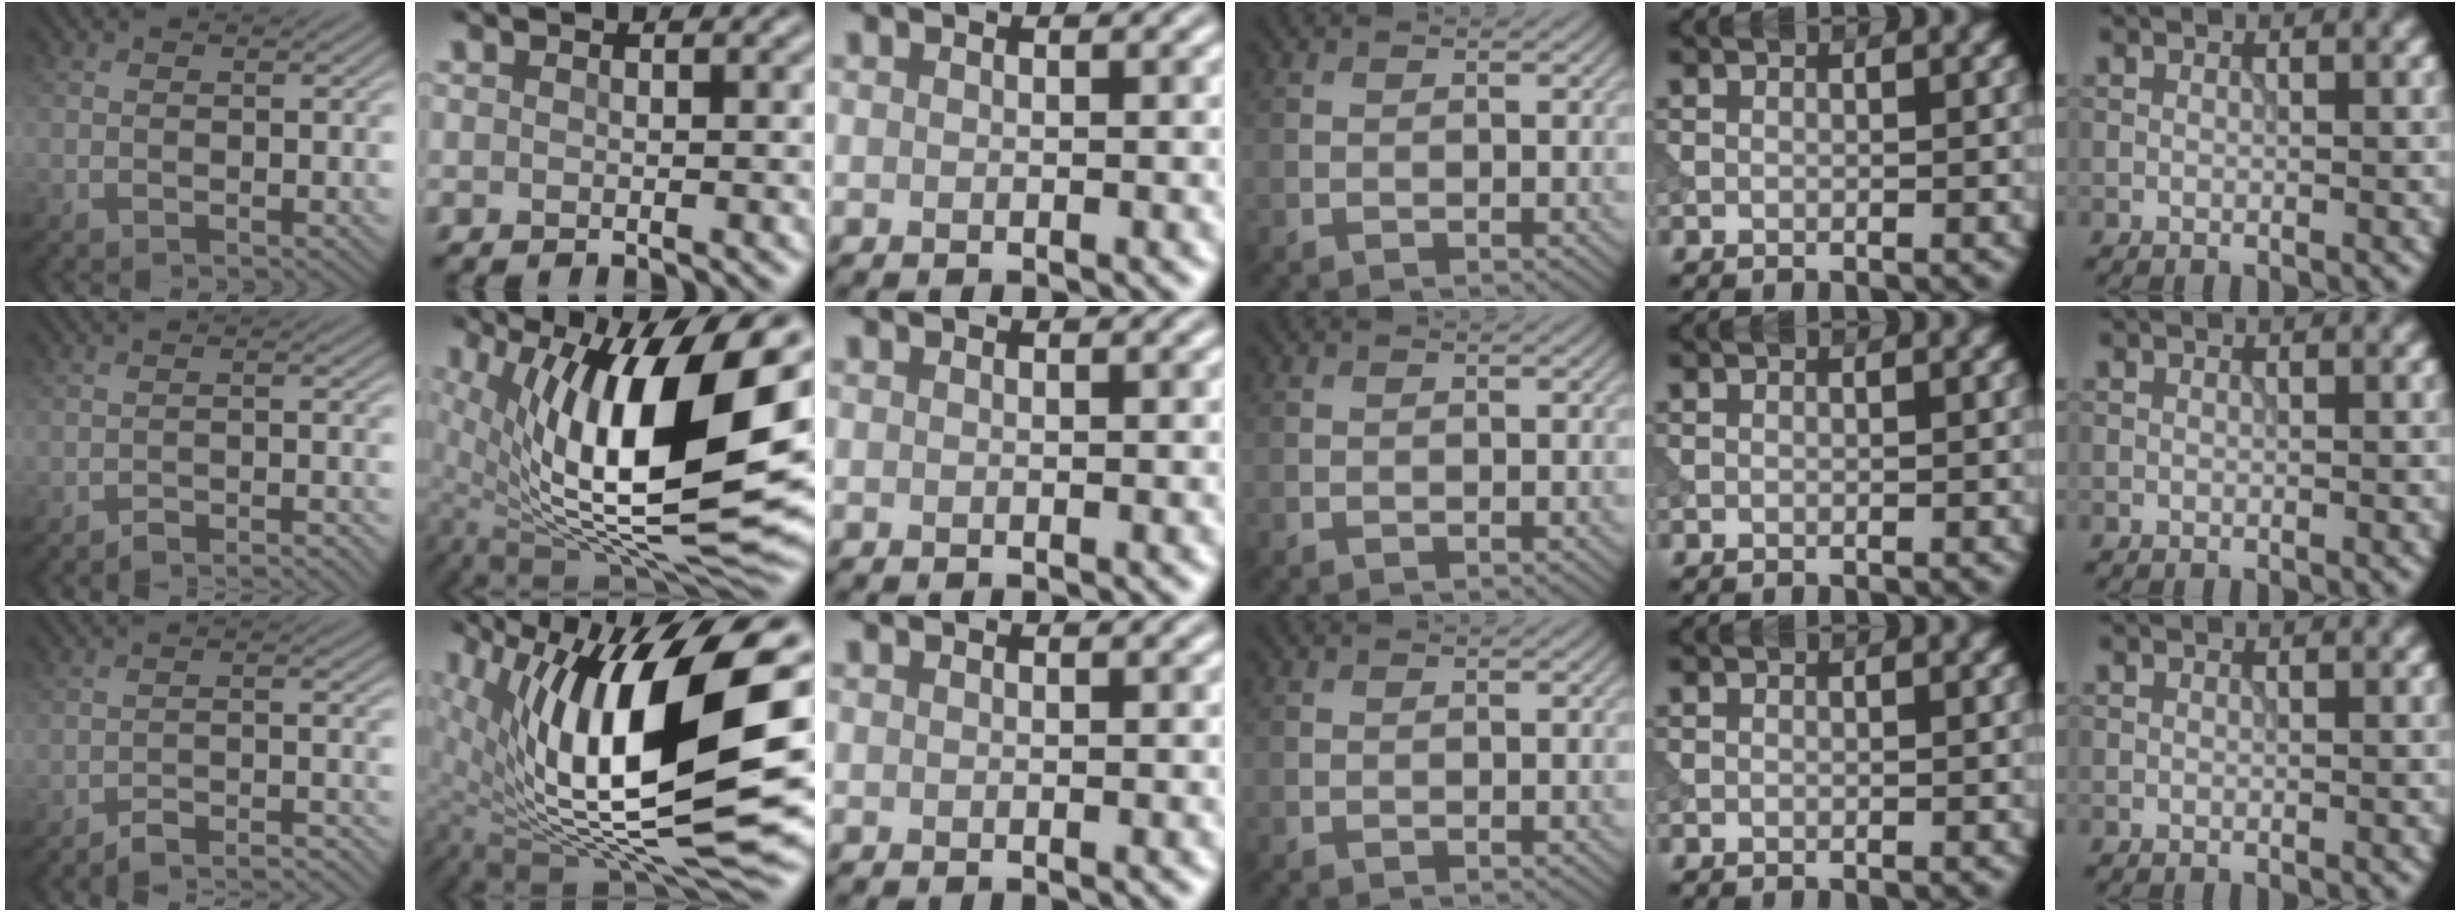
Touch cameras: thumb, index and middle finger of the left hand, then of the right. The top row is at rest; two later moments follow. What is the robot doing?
{"motion": "extract", "object": "tissue"}